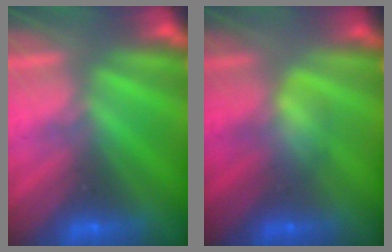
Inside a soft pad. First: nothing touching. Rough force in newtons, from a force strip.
{"total": 2.8}